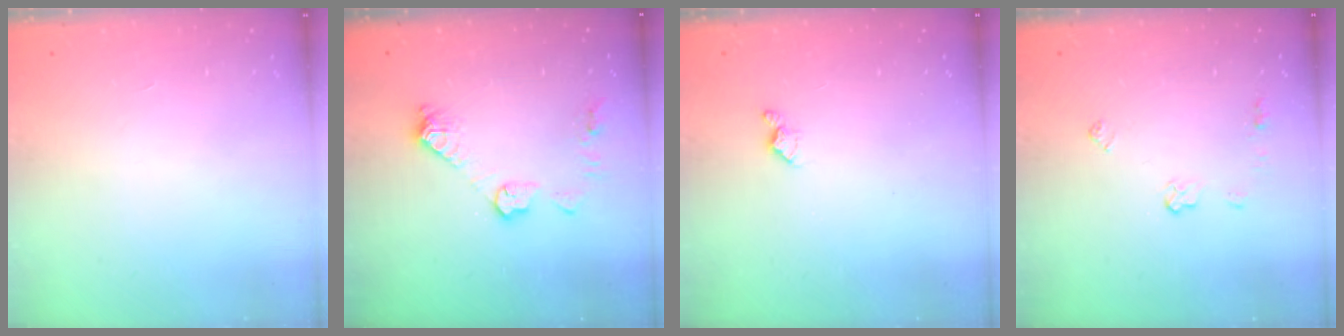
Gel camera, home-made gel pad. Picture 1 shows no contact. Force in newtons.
{"total": 9.8, "press": 9.8, "slide": 0.5}
{"total": 4.0, "press": 3.9, "slide": 0.6}
{"total": 4.0, "press": 4.0, "slide": 0.7}